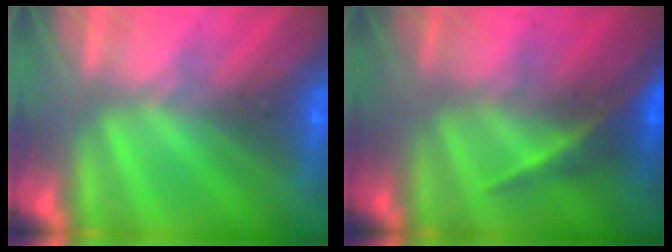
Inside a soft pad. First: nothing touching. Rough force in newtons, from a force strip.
{"total": 2.4}